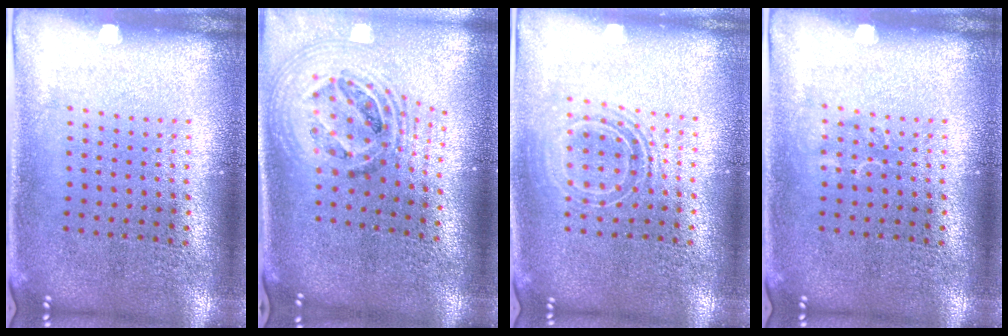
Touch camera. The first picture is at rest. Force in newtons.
{"total": 2.0, "press": 1.5, "slide": 1.3}
{"total": 1.6, "press": 1.2, "slide": 1.0}
{"total": 0.7, "press": 0.7, "slide": 0.2}